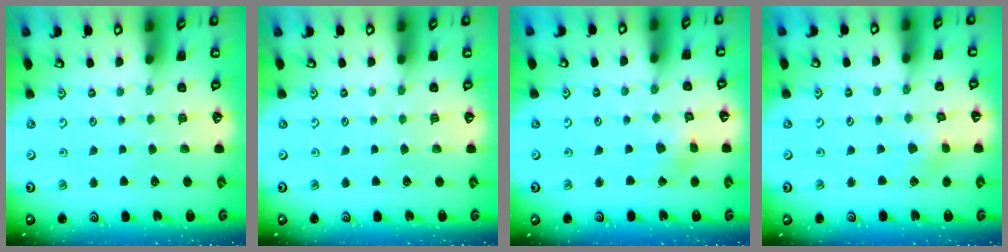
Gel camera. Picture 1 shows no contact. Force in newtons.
{"total": 0.0}
{"total": 2.4, "press": 2.4, "slide": 0.3}
{"total": 1.9, "press": 1.9, "slide": 0.2}